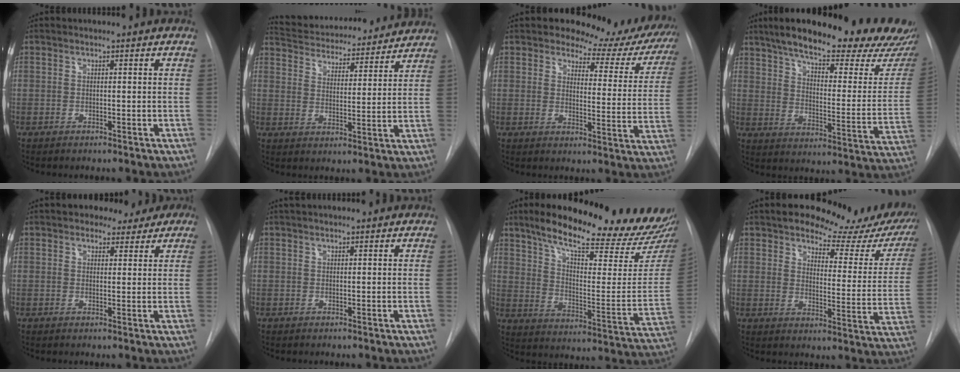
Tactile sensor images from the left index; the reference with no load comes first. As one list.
[{"total": 19.8, "force": [18.5, 4.4, 5.5], "torque": [-0.095, 0.017, 0.257]}, {"total": 19.0, "force": [17.4, 5.5, 5.4], "torque": [-0.047, -0.076, 0.187]}, {"total": 27.8, "force": [22.5, 5.8, 15.2], "torque": [-0.219, -0.032, 0.286]}, {"total": 4.8, "force": [3.7, 2.8, 1.0], "torque": [-0.005, 0.009, 0.040]}, {"total": 2.9, "force": [2.6, 0.2, 1.2], "torque": [-0.014, 0.036, 0.039]}, {"total": 26.0, "force": [22.2, 4.6, 12.6], "torque": [-0.189, -0.063, 0.292]}, {"total": 20.0, "force": [17.8, 6.0, 6.7], "torque": [-0.066, -0.060, 0.193]}]